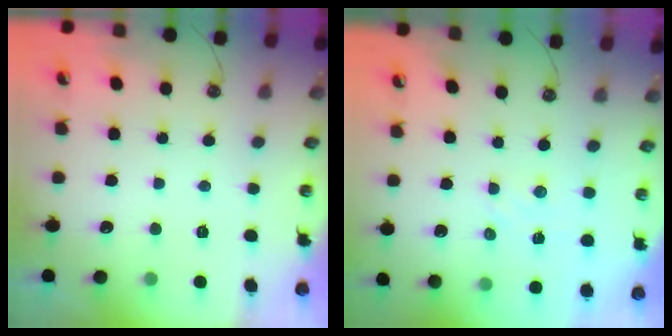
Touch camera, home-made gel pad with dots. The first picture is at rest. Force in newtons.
{"total": 1.5, "press": 1.4, "slide": 0.3}